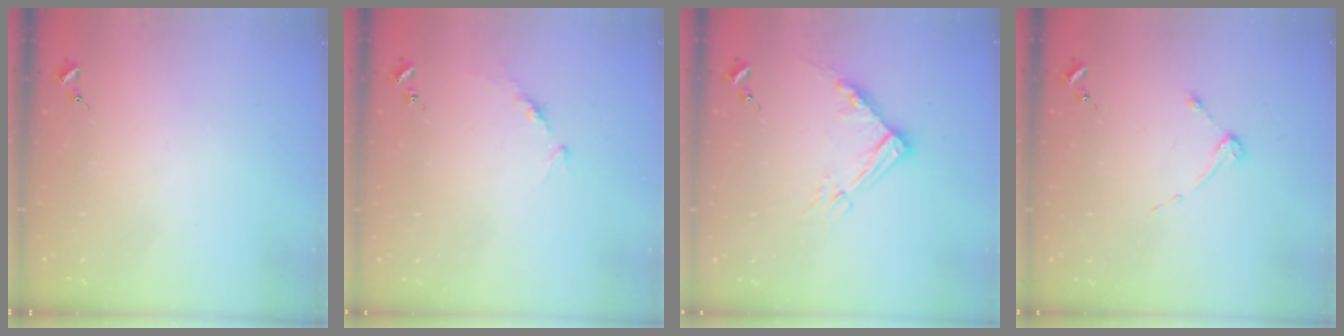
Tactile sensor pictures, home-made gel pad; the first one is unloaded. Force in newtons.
{"total": 4.9, "press": 4.8, "slide": 0.6}
{"total": 10.5, "press": 10.4, "slide": 1.2}
{"total": 3.0, "press": 3.0, "slide": 0.4}